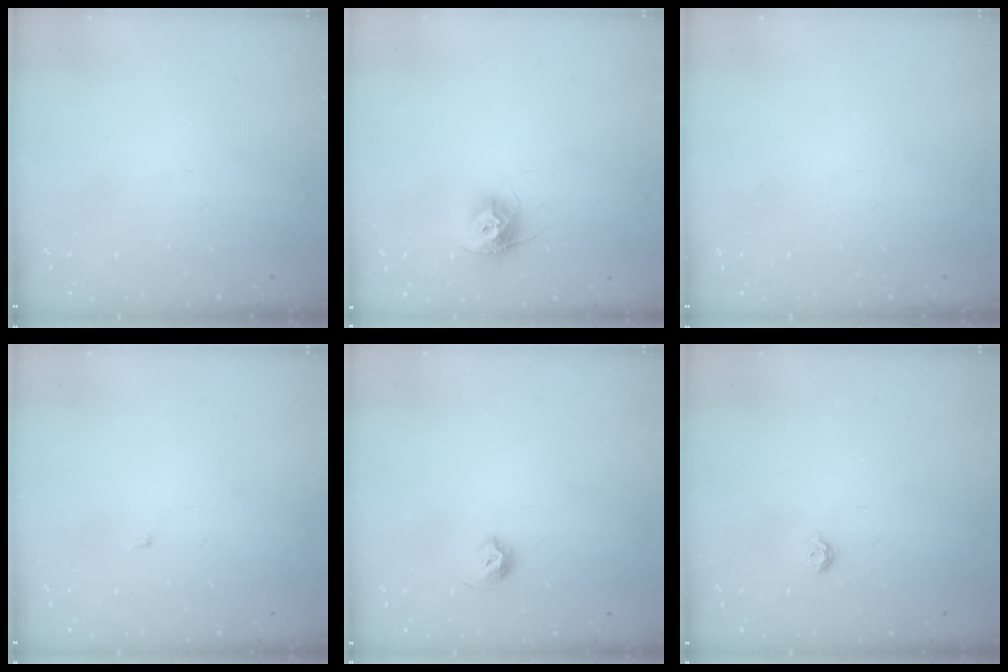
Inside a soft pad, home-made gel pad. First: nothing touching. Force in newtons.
{"total": 9.5, "press": 9.5, "slide": 0.2}
{"total": 0.0}
{"total": 1.4, "press": 1.3, "slide": 0.1}
{"total": 5.6, "press": 5.5, "slide": 1.3}
{"total": 3.9, "press": 3.9, "slide": 0.5}